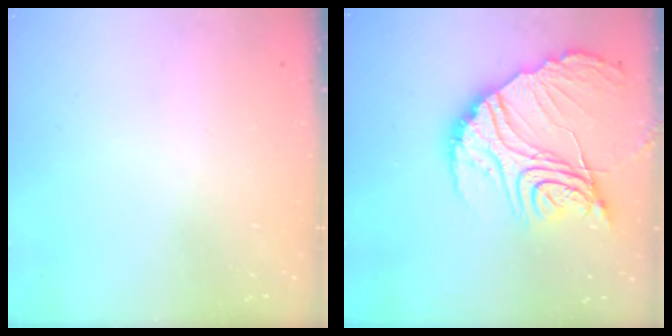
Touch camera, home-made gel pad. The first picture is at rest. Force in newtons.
{"total": 22.7, "press": 22.6, "slide": 2.3}